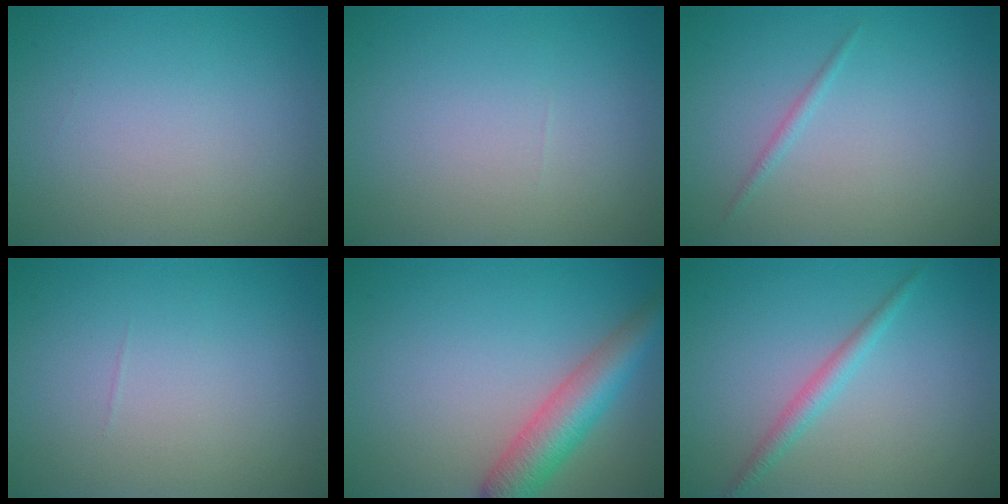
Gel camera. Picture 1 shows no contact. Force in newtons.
{"total": 0.0}
{"total": 0.7, "press": 0.7, "slide": 0.0}
{"total": 0.0}
{"total": 5.2, "press": 5.2, "slide": 0.2}
{"total": 1.8, "press": 1.8, "slide": 0.1}